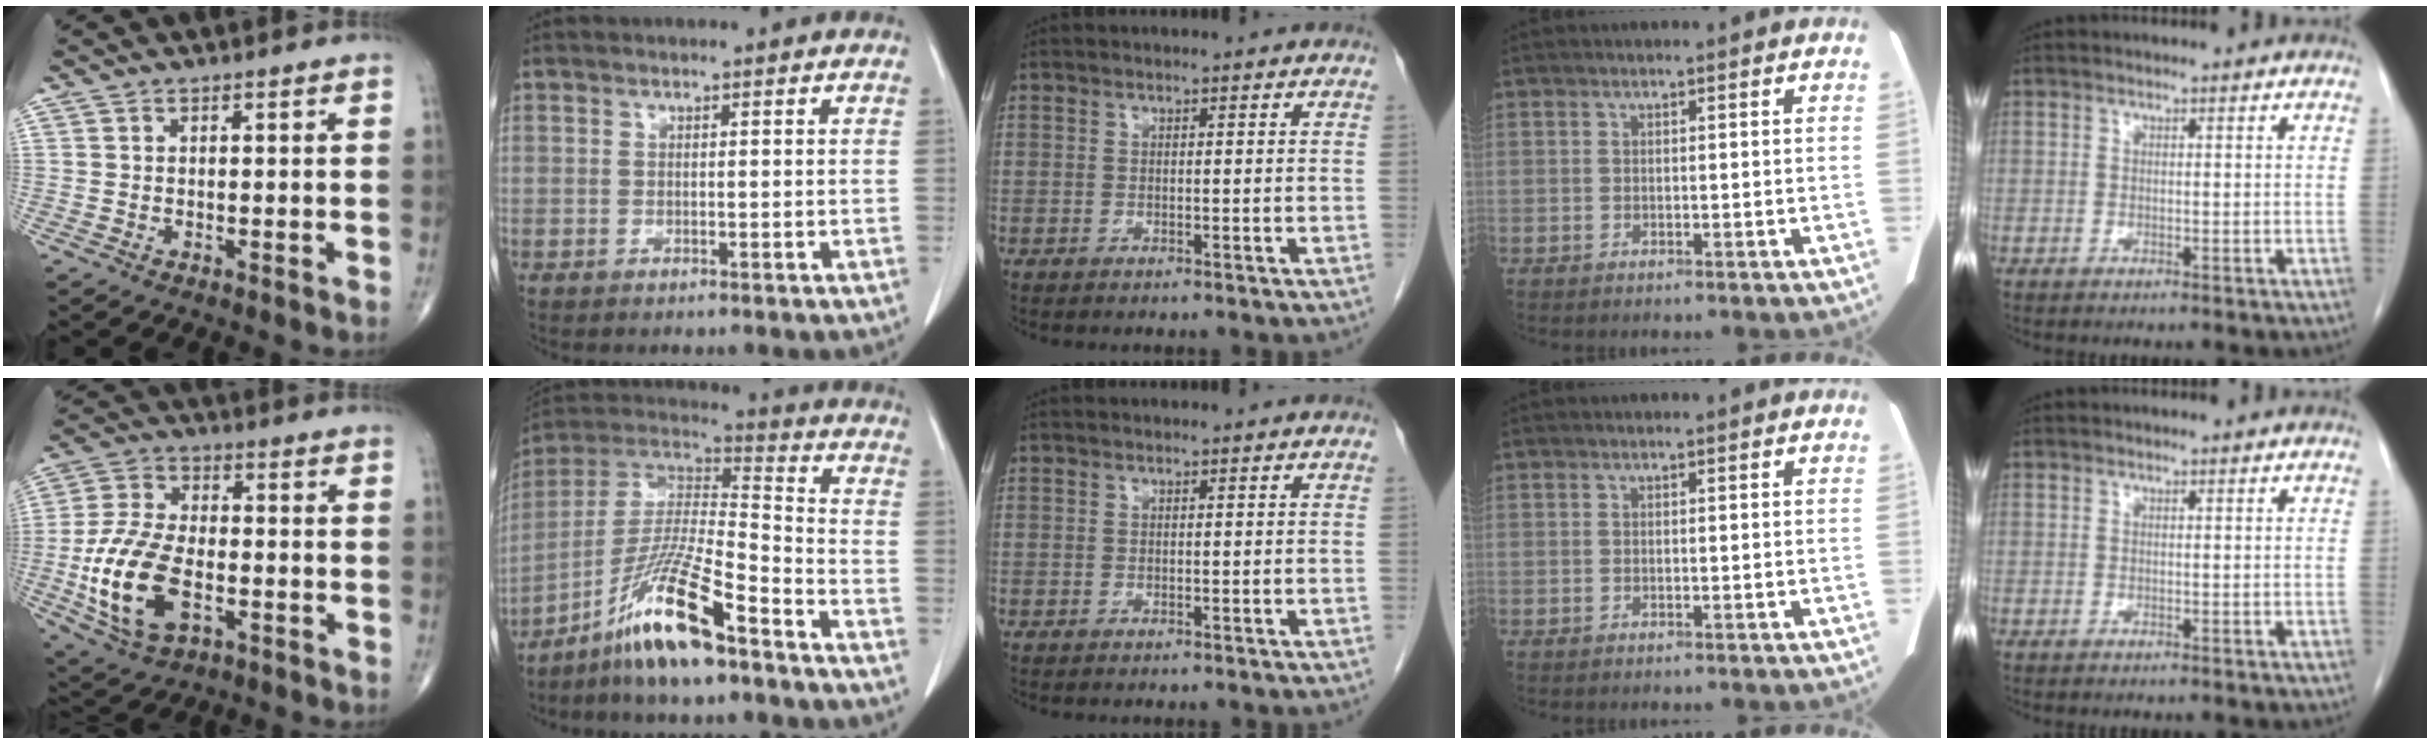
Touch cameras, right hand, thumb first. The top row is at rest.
{"thumb": {"total": 16.5, "force": [-4.4, 9.1, 13.0], "torque": [-0.261, 0.013, -0.078]}, "index": {"total": 14.5, "force": [-9.7, 1.0, 10.8], "torque": [-0.217, -0.004, -0.182]}}